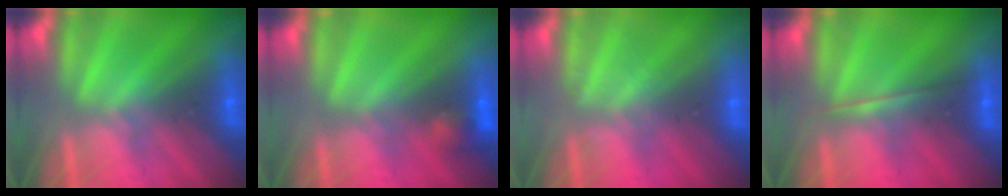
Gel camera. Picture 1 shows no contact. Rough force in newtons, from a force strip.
{"total": 3.1}
{"total": 1.8}
{"total": 1.7}